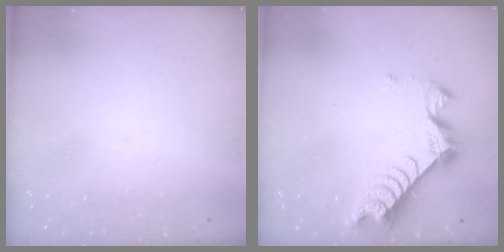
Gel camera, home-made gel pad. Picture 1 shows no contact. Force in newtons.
{"total": 8.1, "press": 8.1, "slide": 0.8}